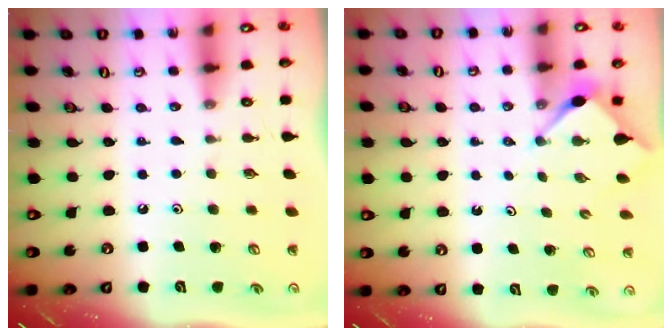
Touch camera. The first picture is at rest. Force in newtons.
{"total": 2.9, "press": 2.9, "slide": 0.3}